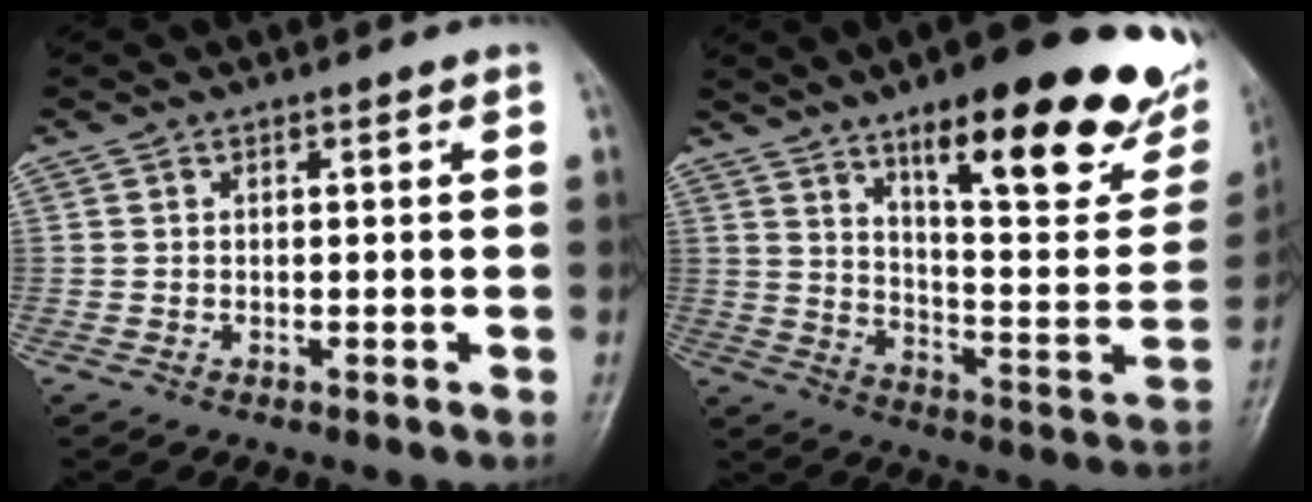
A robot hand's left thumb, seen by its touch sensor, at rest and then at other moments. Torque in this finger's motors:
{"motor_torque": [1.54, -0.60, 1.59, -1.18, 0.42]}